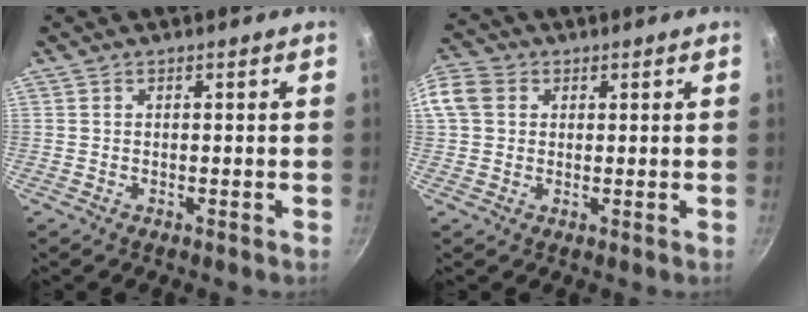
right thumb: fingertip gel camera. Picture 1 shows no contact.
{"total": 9.0, "force": [1.9, 7.4, 4.6], "torque": [-0.093, 0.016, 0.023]}